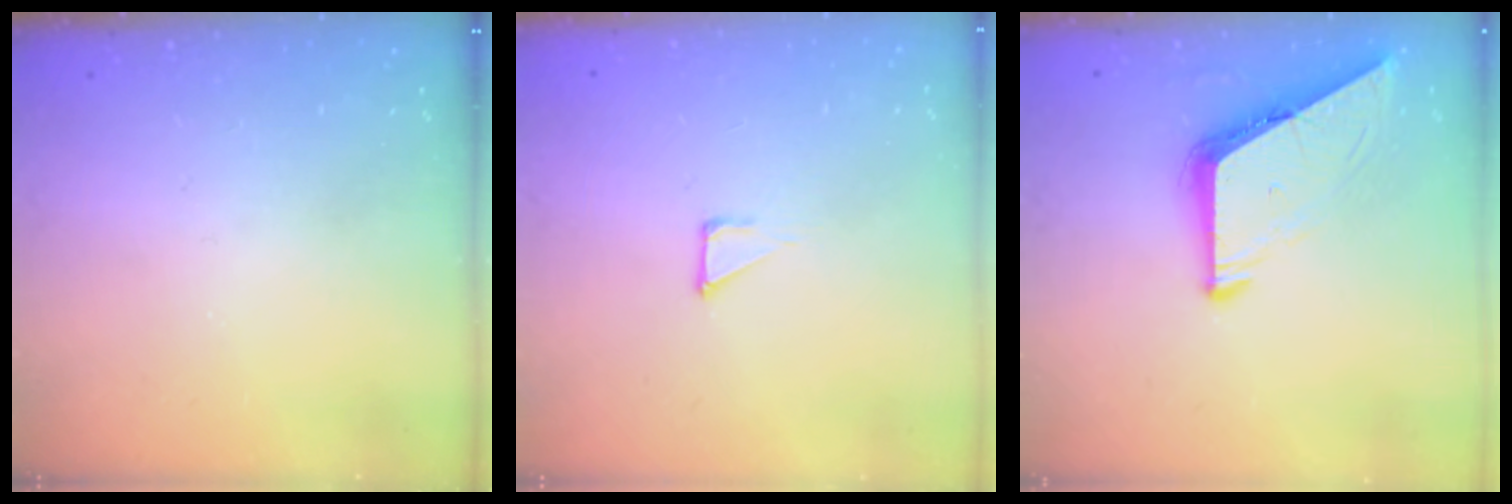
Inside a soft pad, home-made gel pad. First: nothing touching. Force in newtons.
{"total": 2.7, "press": 2.7, "slide": 0.3}
{"total": 8.6, "press": 8.5, "slide": 0.9}